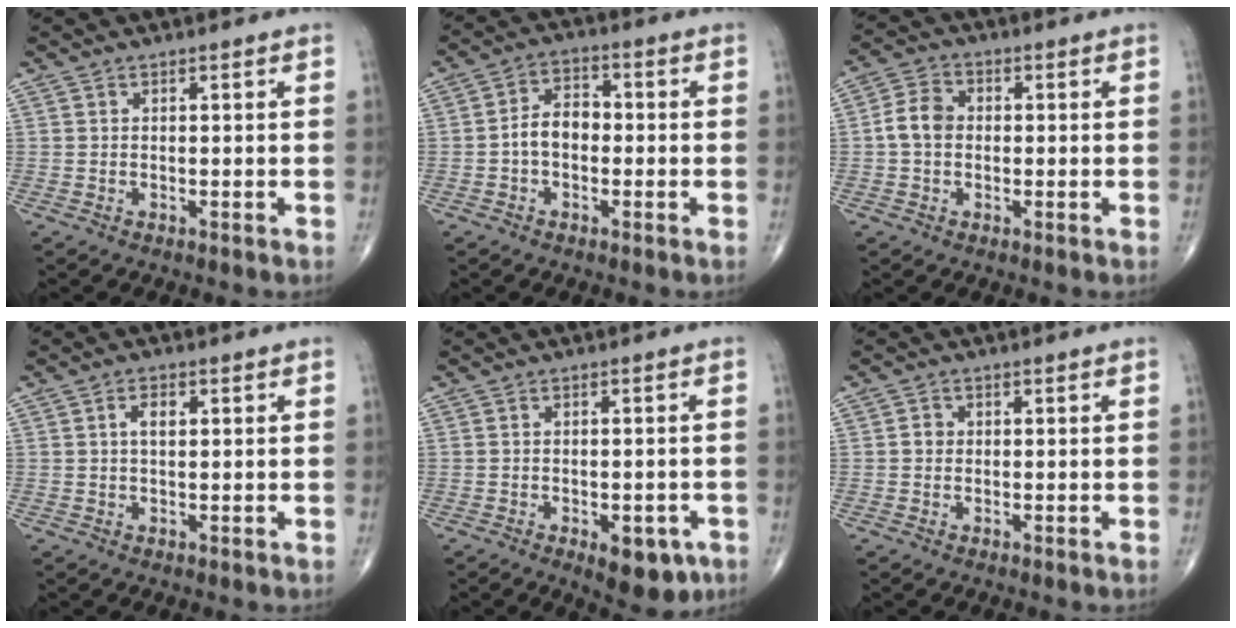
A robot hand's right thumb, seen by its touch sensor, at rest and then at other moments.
{"total": 6.0, "force": [-1.0, 4.1, 4.3], "torque": [-0.060, 0.025, -0.027]}
{"total": 5.5, "force": [-0.3, 4.3, 3.5], "torque": [-0.060, 0.017, -0.014]}
{"total": 2.9, "force": [0.7, 1.6, 2.3], "torque": [-0.038, 0.004, 0.011]}
{"total": 8.0, "force": [-3.7, 3.8, 5.9], "torque": [-0.057, 0.007, -0.042]}
{"total": 1.5, "force": [-0.1, 1.4, 0.6], "torque": [-0.003, 0.004, -0.004]}